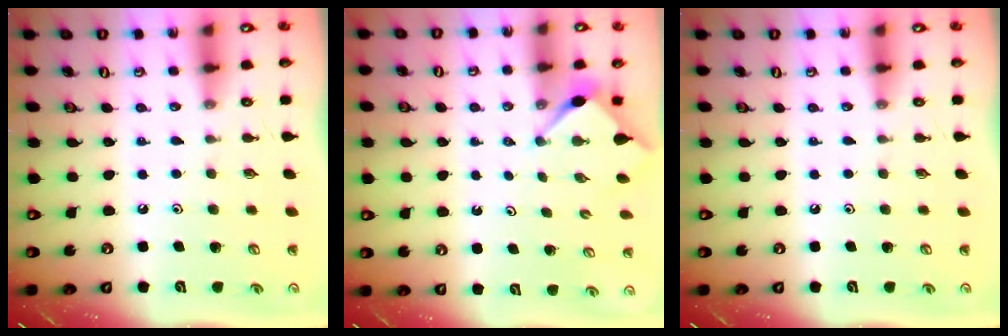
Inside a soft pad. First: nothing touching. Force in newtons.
{"total": 2.7, "press": 2.6, "slide": 0.3}
{"total": 0.0}